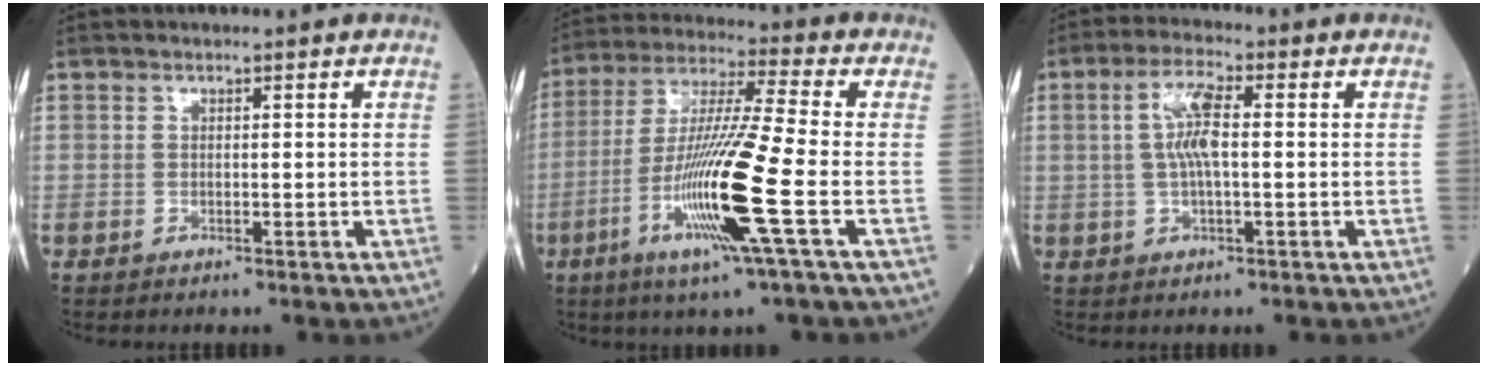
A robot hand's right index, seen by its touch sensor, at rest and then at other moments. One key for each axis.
{"total": 15.4, "fx": -4.9, "fy": -1.2, "fz": 14.6, "tx": -0.296, "ty": -0.020, "tz": -0.097}
{"total": 5.8, "fx": 0.6, "fy": 1.0, "fz": 5.7, "tx": -0.118, "ty": 0.010, "tz": 0.012}